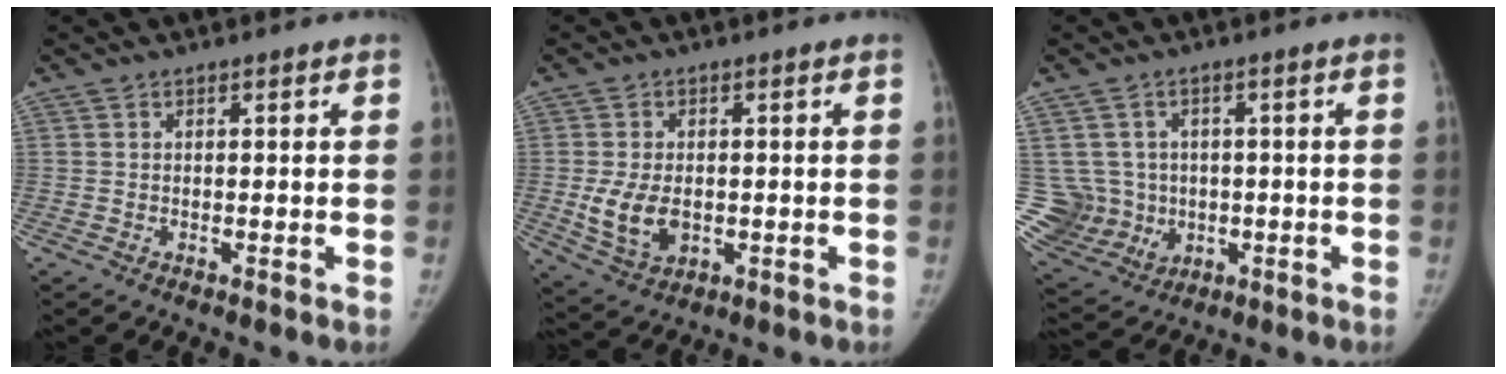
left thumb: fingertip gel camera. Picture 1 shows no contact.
{"total": 7.8, "force": [-0.8, 5.2, 5.8], "torque": [-0.102, -0.010, -0.003]}
{"total": 11.6, "force": [0.1, 11.1, 3.6], "torque": [-0.062, 0.015, 0.027]}